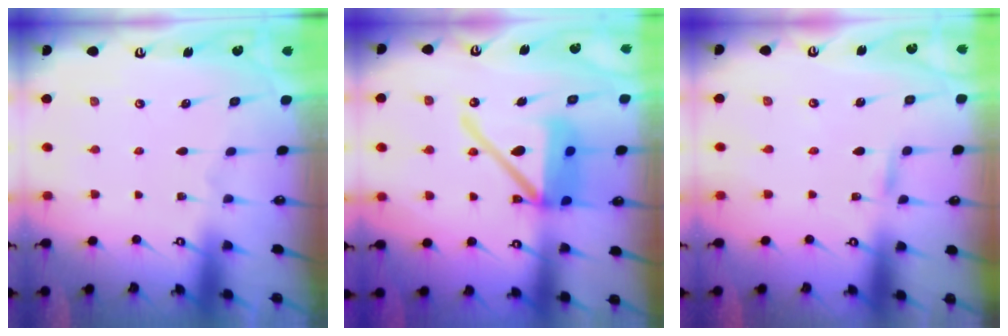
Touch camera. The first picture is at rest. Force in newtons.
{"total": 16.1, "press": 15.9, "slide": 2.3}
{"total": 1.8, "press": 1.8, "slide": 0.1}